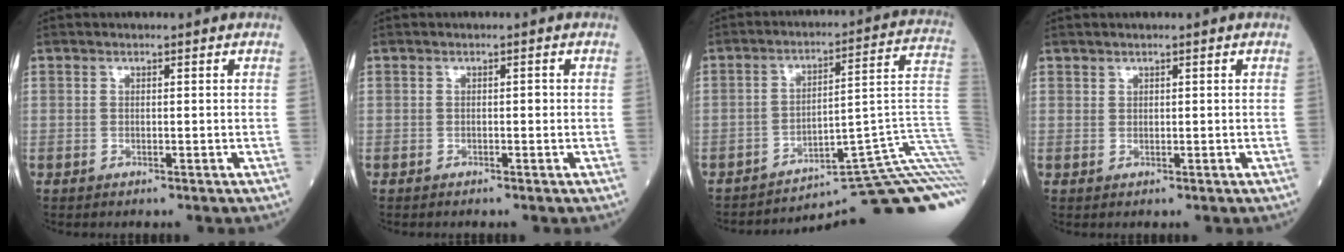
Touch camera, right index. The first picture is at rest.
{"total": 1.0, "force": [-0.3, 0.6, 0.8], "torque": [-0.025, 0.009, -0.002]}
{"total": 22.8, "force": [-16.7, 1.1, 15.5], "torque": [-0.102, 0.047, -0.221]}
{"total": 0.9, "force": [0.5, 0.7, 0.2], "torque": [0.000, 0.006, 0.008]}